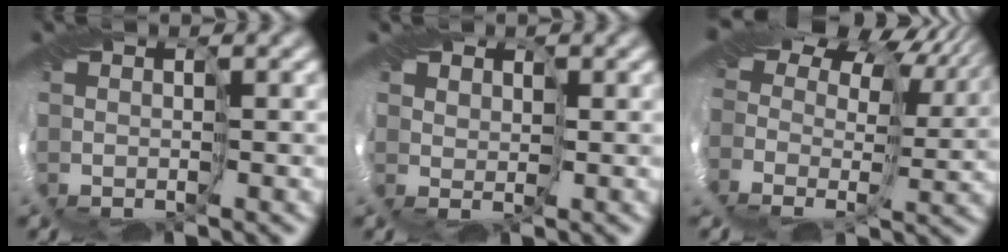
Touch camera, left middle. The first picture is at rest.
{"total": 2.9, "force": [1.5, 2.2, 1.0], "torque": [-0.022, -0.002, 0.020]}
{"total": 14.2, "force": [6.6, 9.3, 8.4], "torque": [-0.162, 0.045, 0.101]}